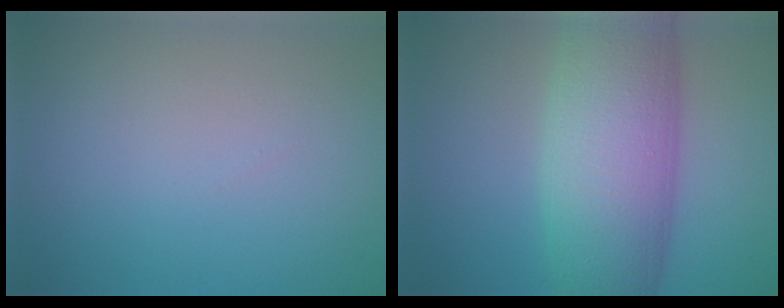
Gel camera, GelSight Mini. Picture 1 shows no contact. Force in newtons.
{"total": 11.4, "press": 11.4, "slide": 0.4}